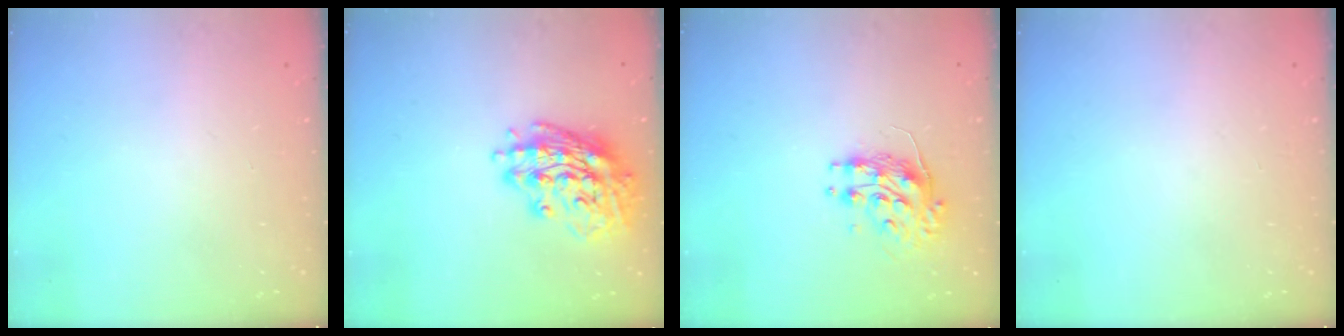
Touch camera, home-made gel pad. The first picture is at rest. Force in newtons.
{"total": 16.4, "press": 16.2, "slide": 2.5}
{"total": 8.2, "press": 8.2, "slide": 0.3}
{"total": 0.0}